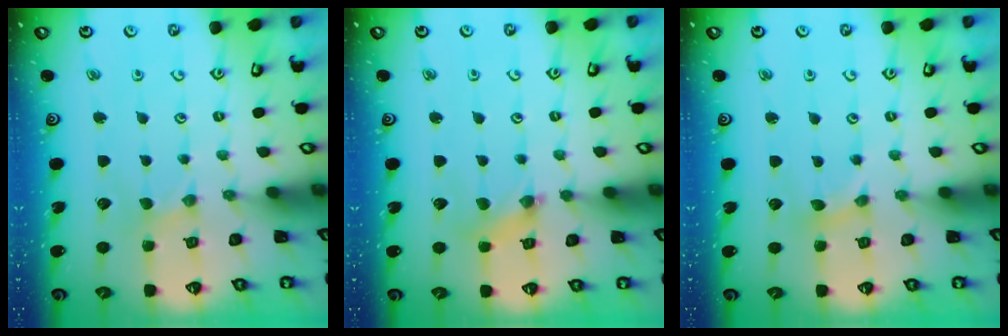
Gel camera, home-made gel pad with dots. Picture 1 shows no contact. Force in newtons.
{"total": 1.8, "press": 1.8, "slide": 0.3}
{"total": 1.9, "press": 1.9, "slide": 0.4}